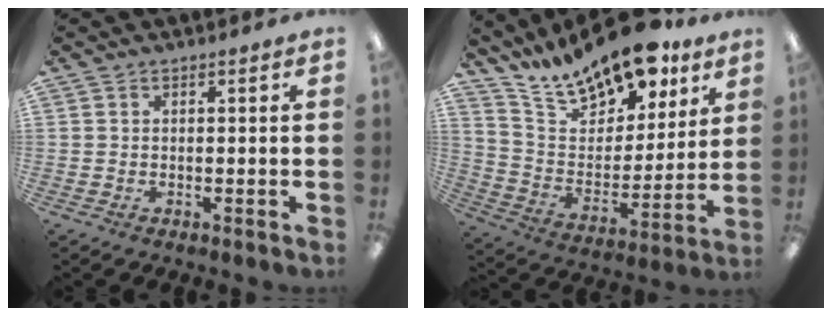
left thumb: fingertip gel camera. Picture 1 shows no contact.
{"total": 19.0, "force": [15.9, 6.5, 8.0], "torque": [-0.160, -0.108, 0.281]}